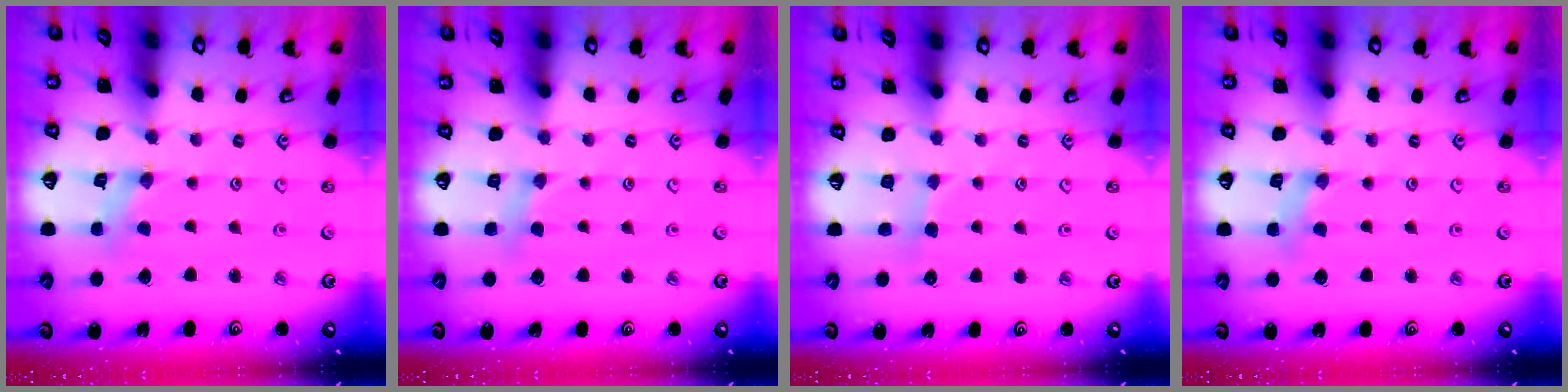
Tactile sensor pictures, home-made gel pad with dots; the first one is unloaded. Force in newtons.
{"total": 1.9, "press": 1.8, "slide": 0.4}
{"total": 2.7, "press": 2.6, "slide": 0.4}
{"total": 1.0, "press": 1.0, "slide": 0.2}